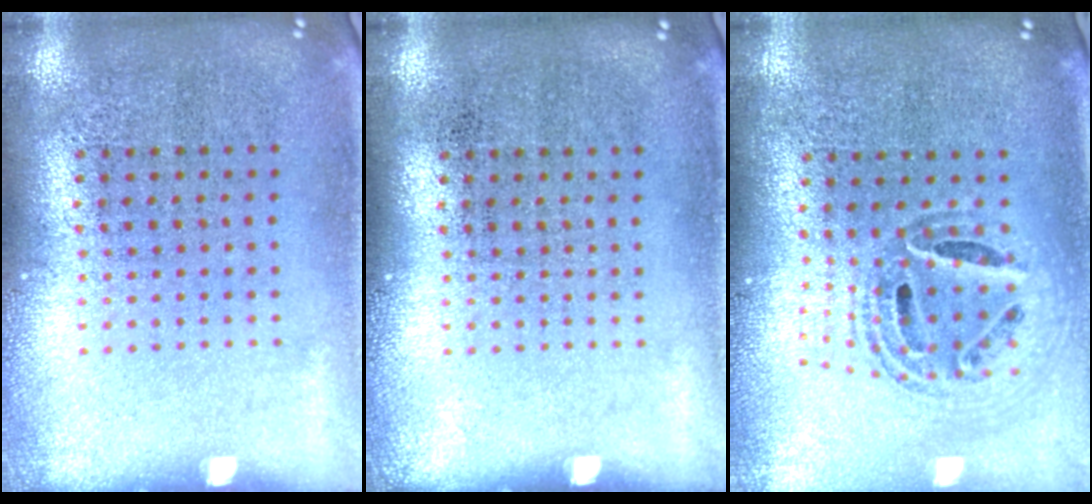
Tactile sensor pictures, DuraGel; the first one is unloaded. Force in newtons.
{"total": 0.0}
{"total": 0.9, "press": 0.9, "slide": 0.2}